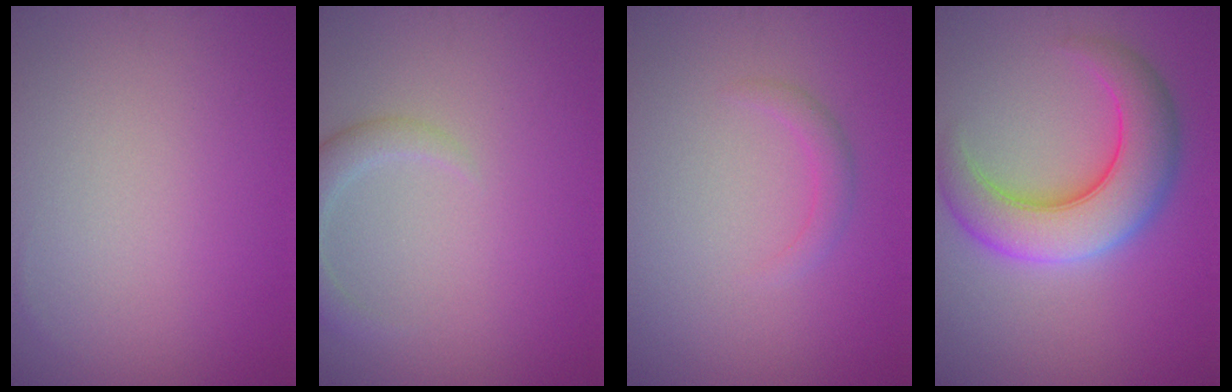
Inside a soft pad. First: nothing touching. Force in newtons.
{"total": 2.4, "press": 2.3, "slide": 0.3}
{"total": 1.3, "press": 1.3, "slide": 0.1}
{"total": 7.6, "press": 7.6, "slide": 0.2}